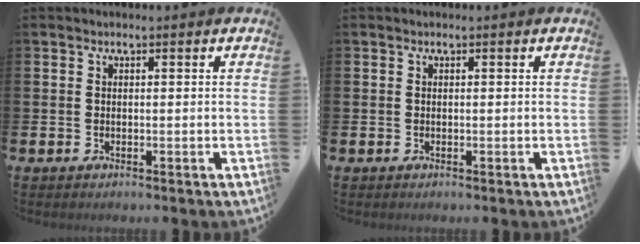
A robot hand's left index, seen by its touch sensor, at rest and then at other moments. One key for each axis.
{"total": 0.0}